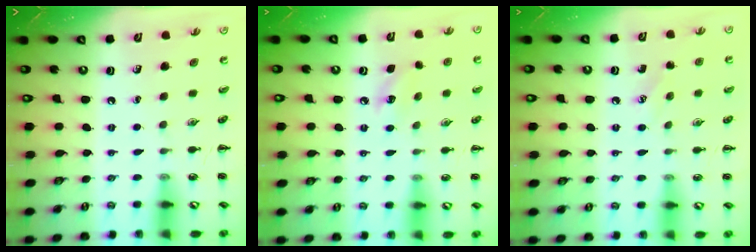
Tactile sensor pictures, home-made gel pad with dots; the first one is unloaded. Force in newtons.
{"total": 6.3, "press": 6.1, "slide": 1.6}
{"total": 5.4, "press": 5.2, "slide": 1.3}